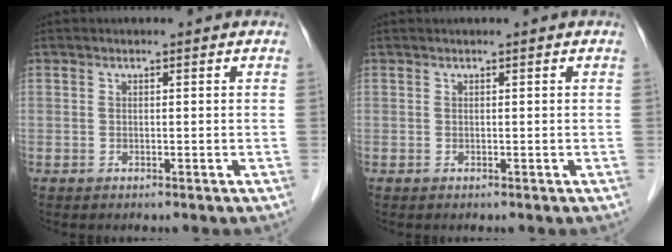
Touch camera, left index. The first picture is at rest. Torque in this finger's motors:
{"motor_torque": [-0.15, -0.09, 0.10, 0.02]}